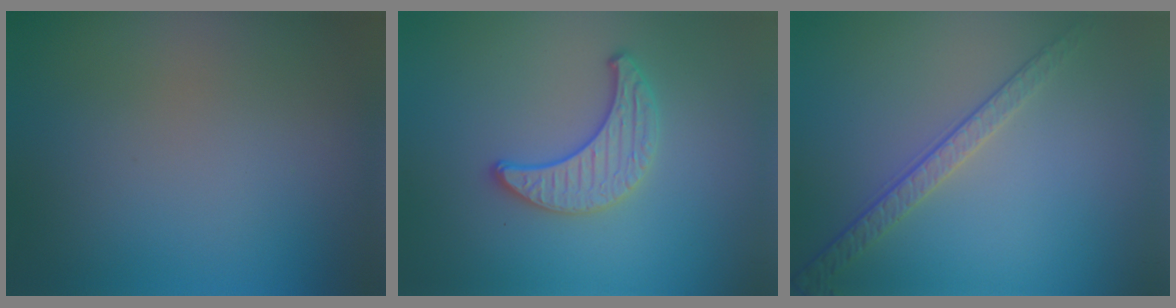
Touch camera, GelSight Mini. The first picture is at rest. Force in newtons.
{"total": 3.0, "press": 2.8, "slide": 0.9}
{"total": 2.4, "press": 2.0, "slide": 1.4}